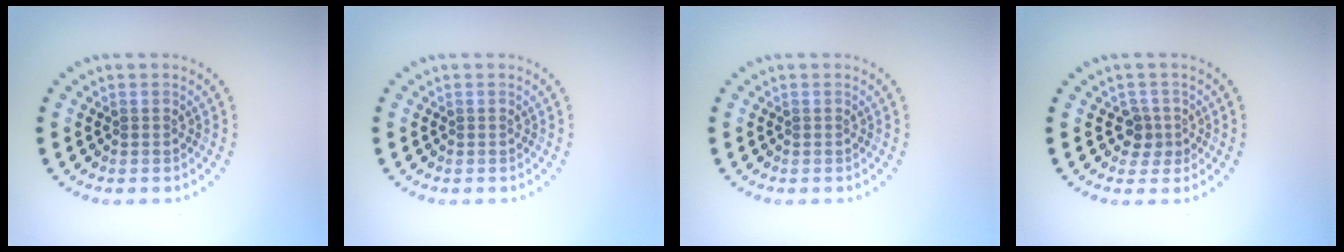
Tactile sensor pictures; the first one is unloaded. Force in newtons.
{"total": 0.0}
{"total": 0.0}
{"total": 1.9, "press": 1.5, "slide": 1.1}